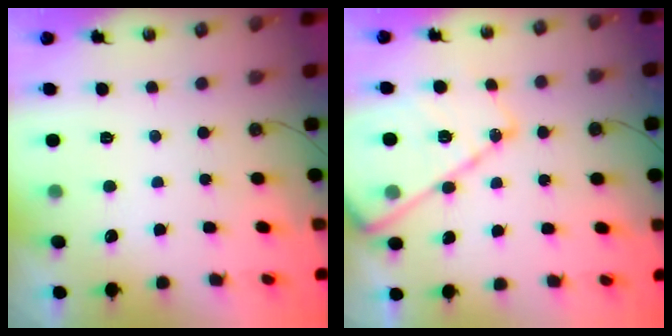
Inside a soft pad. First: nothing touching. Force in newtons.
{"total": 16.6, "press": 16.6, "slide": 1.4}